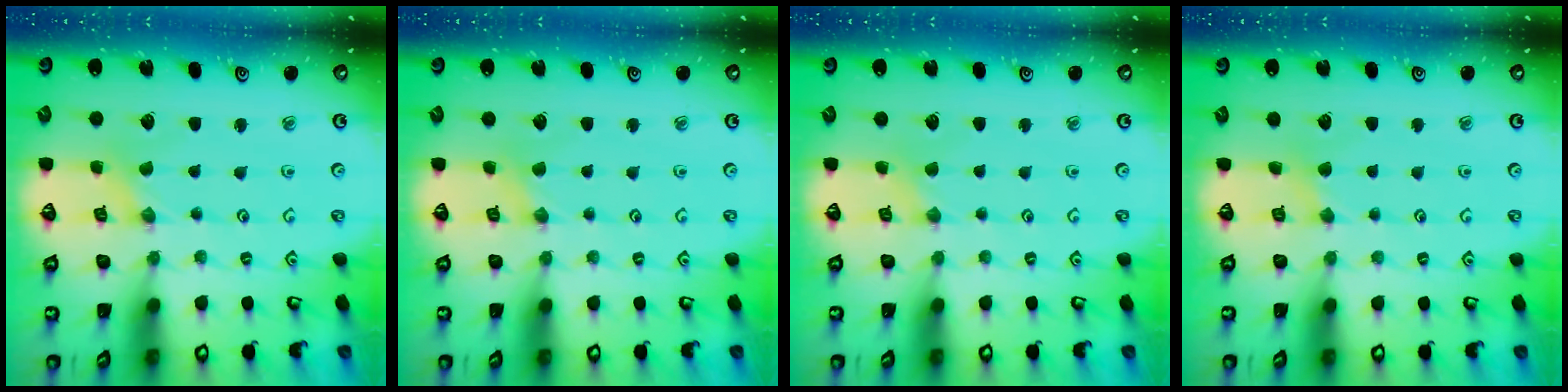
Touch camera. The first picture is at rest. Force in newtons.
{"total": 1.5, "press": 1.4, "slide": 0.2}
{"total": 1.3, "press": 1.3, "slide": 0.2}
{"total": 2.4, "press": 2.4, "slide": 0.3}